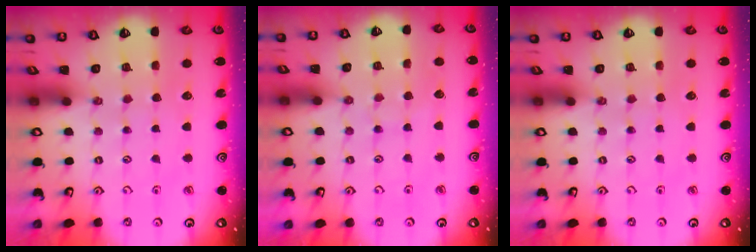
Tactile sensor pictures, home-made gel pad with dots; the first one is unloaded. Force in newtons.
{"total": 3.9, "press": 3.9, "slide": 0.4}
{"total": 0.0}